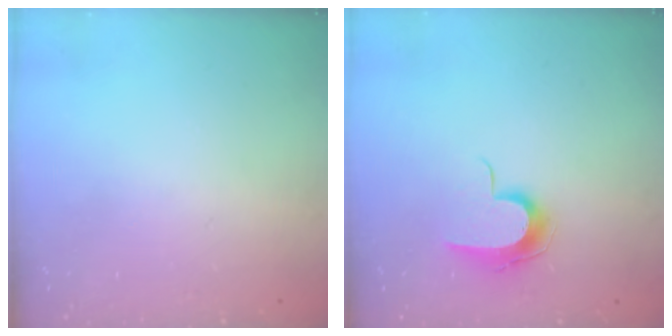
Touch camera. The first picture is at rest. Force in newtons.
{"total": 8.9, "press": 8.9, "slide": 0.9}